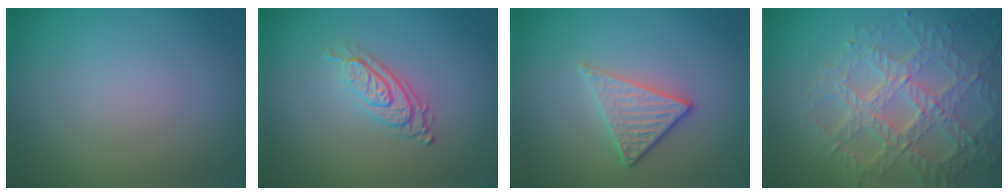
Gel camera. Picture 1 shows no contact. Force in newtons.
{"total": 2.8, "press": 2.0, "slide": 1.9}
{"total": 2.9, "press": 2.6, "slide": 1.3}
{"total": 7.0, "press": 5.0, "slide": 4.9}